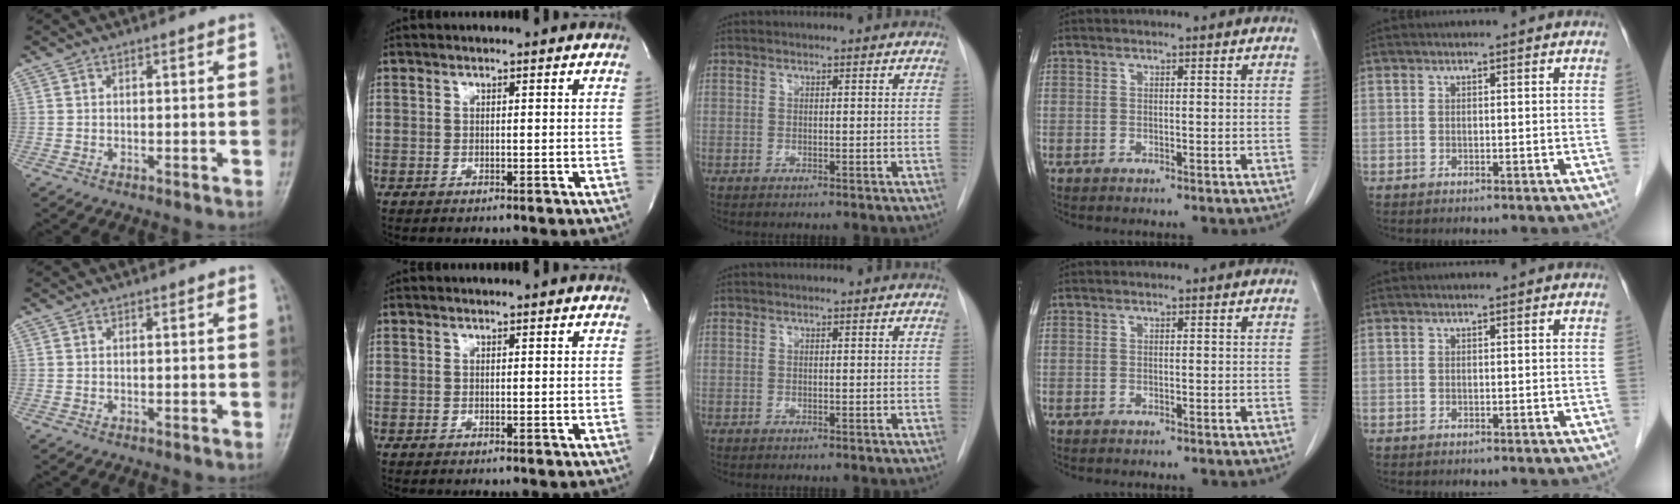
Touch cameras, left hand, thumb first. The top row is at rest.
{}